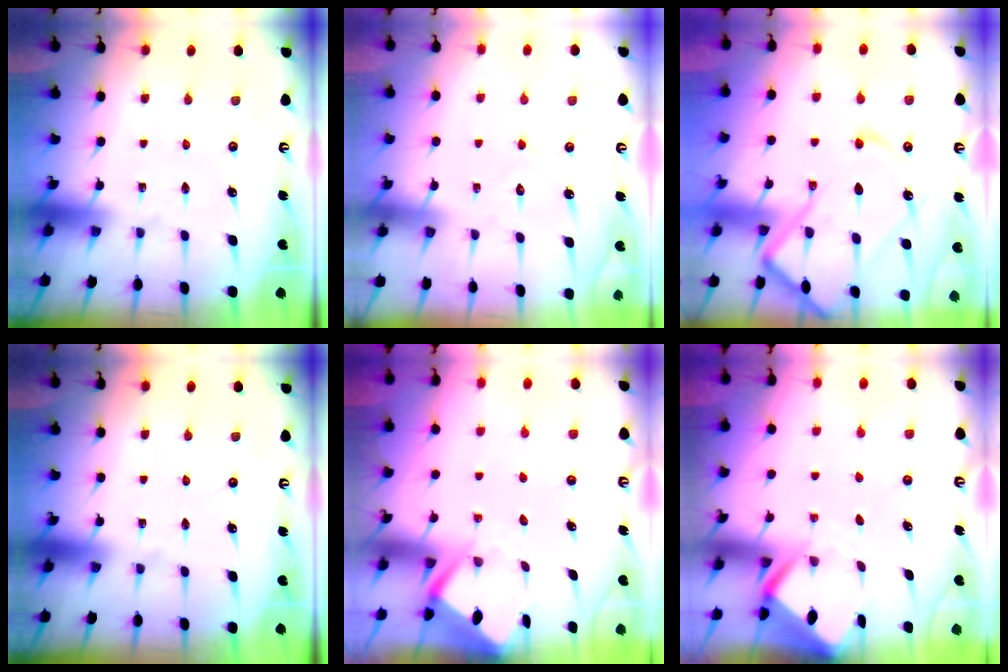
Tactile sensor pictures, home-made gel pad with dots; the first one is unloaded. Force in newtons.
{"total": 4.9, "press": 4.9, "slide": 0.4}
{"total": 14.0, "press": 14.0, "slide": 1.5}
{"total": 0.0}
{"total": 3.5, "press": 3.5, "slide": 0.3}
{"total": 3.3, "press": 3.2, "slide": 0.3}